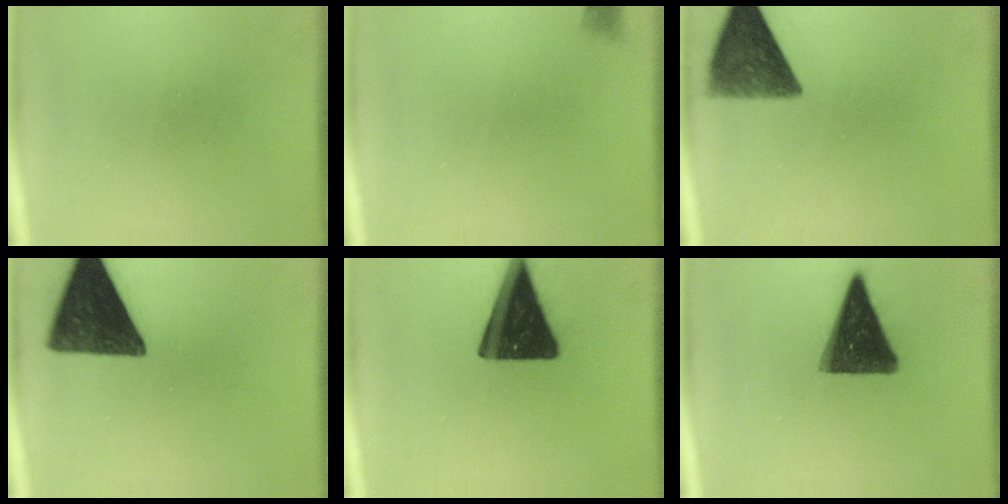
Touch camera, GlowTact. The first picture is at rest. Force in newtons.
{"total": 1.1}
{"total": 10.0}
{"total": 15.2}
{"total": 17.8}
{"total": 14.7}